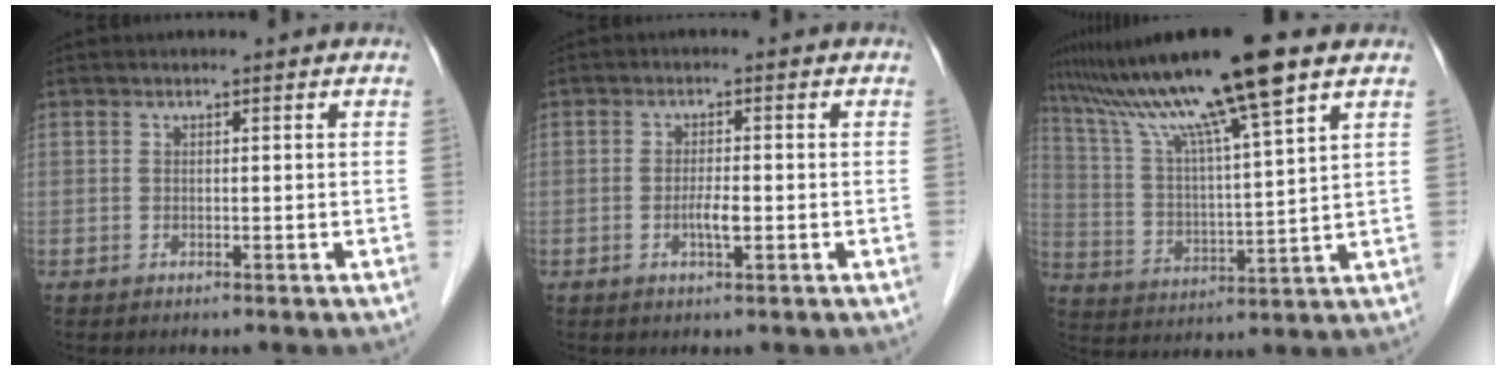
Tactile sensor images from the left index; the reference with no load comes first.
{"total": 2.7, "force": [-0.8, 0.5, 2.5], "torque": [-0.050, 0.000, -0.013]}
{"total": 16.5, "force": [11.6, -0.8, 11.6], "torque": [-0.205, 0.018, 0.203]}